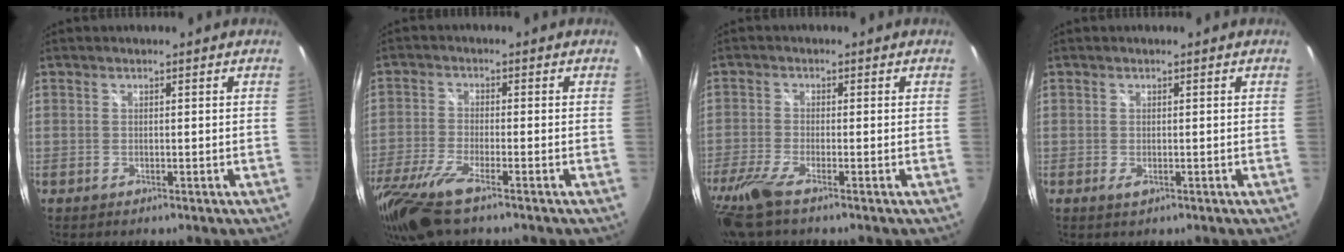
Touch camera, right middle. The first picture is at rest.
{"total": 11.2, "force": [-8.0, 2.1, 7.6], "torque": [-0.177, -0.045, -0.153]}
{"total": 8.6, "force": [-6.0, 1.1, 6.0], "torque": [-0.147, -0.039, -0.117]}
{"total": 1.1, "force": [-0.4, 0.4, 0.9], "torque": [-0.017, -0.001, -0.004]}